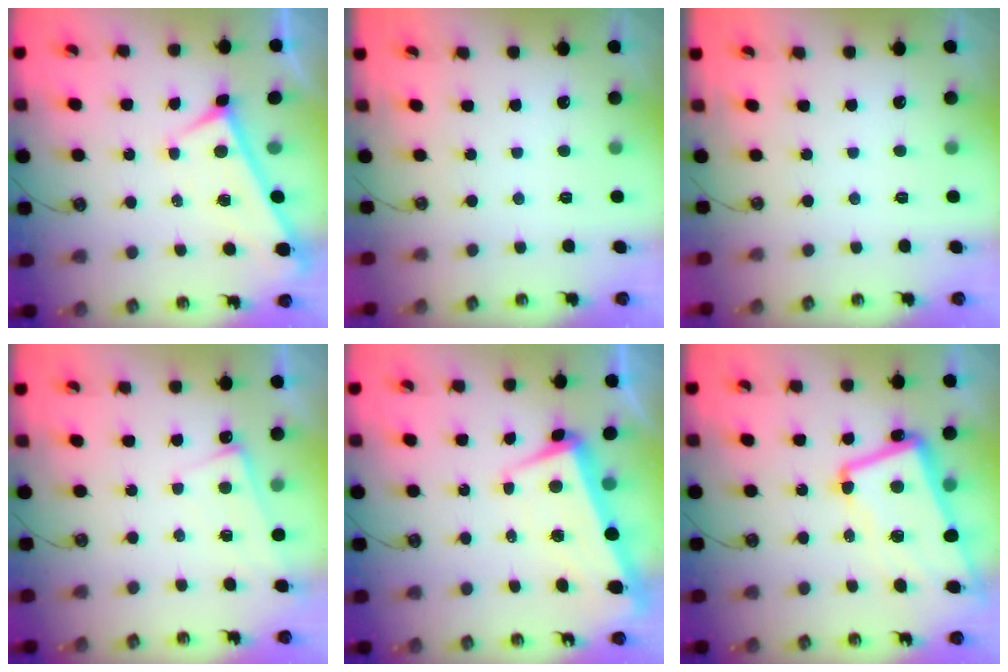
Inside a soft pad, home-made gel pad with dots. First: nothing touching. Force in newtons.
{"total": 0.0}
{"total": 0.0}
{"total": 1.0, "press": 0.9, "slide": 0.3}
{"total": 2.2, "press": 0.3, "slide": 2.1}
{"total": 8.8, "press": 8.5, "slide": 2.1}